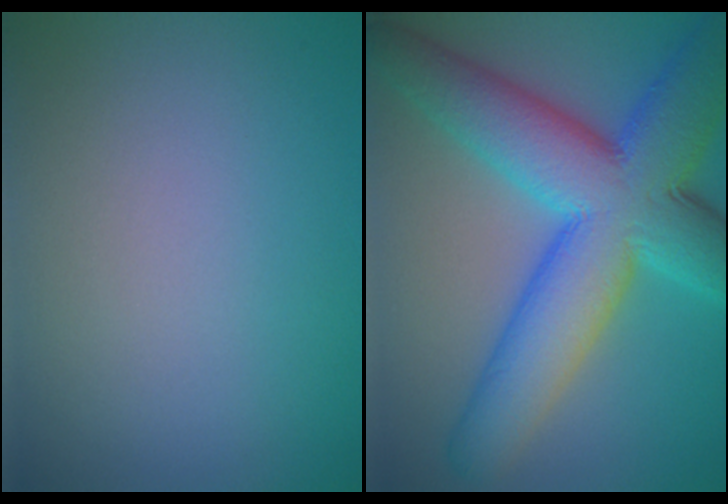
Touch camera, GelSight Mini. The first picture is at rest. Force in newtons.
{"total": 12.9, "press": 12.9, "slide": 0.4}